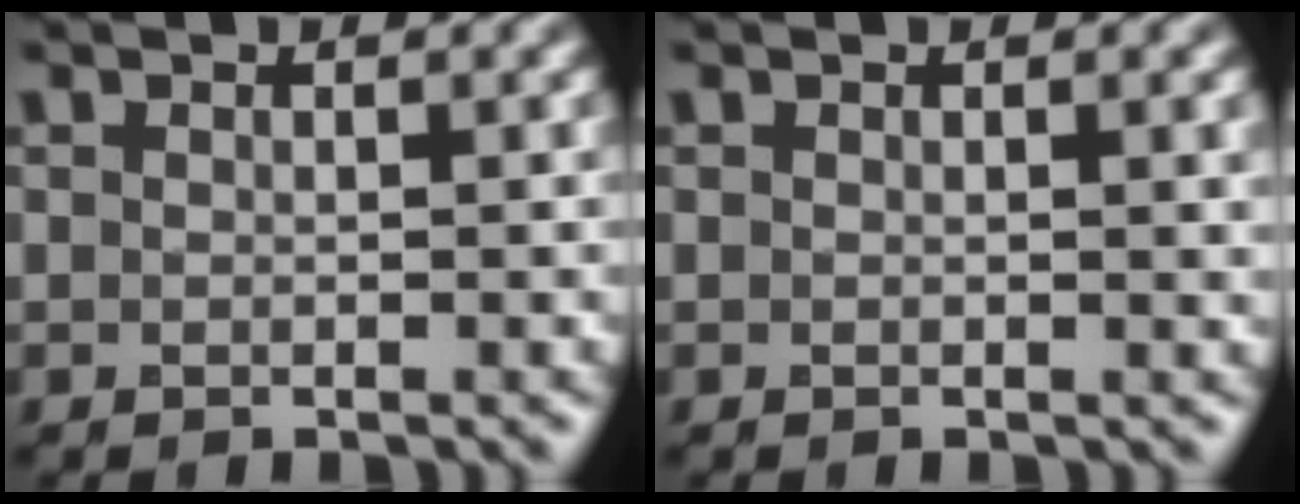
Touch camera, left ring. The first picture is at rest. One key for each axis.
{"total": 1.3, "fx": 0.3, "fy": 0.4, "fz": 1.2, "tx": -0.011, "ty": 0.001, "tz": 0.002}